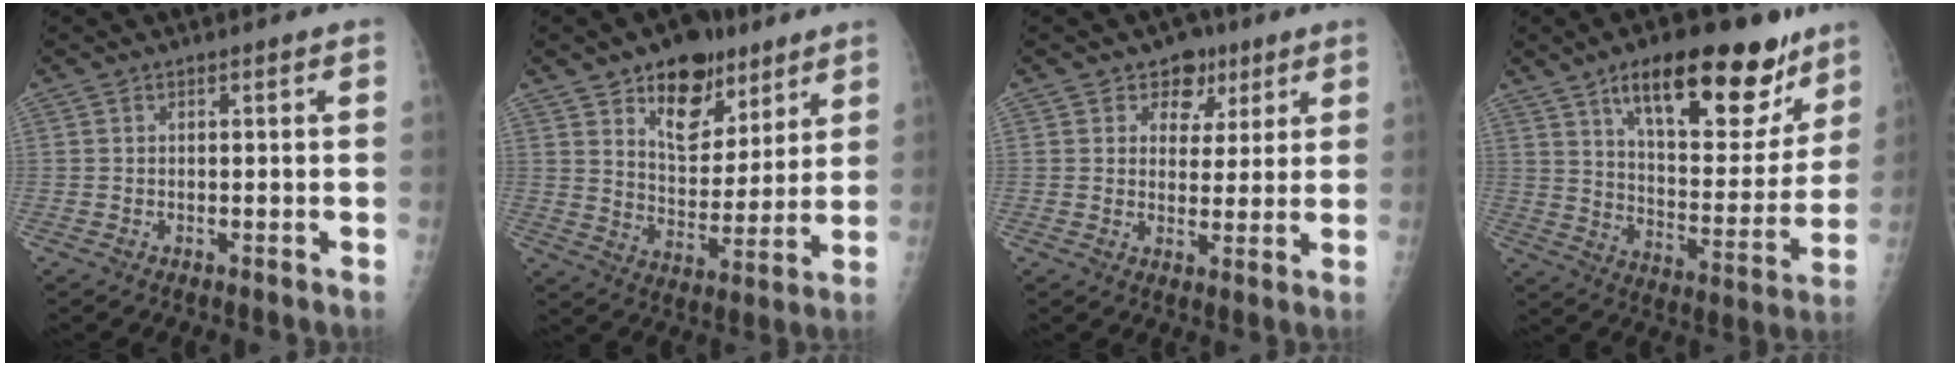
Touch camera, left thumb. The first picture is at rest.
{"total": 13.0, "force": [8.1, 7.4, 6.9], "torque": [-0.068, -0.050, 0.134]}
{"total": 6.4, "force": [3.5, 5.0, 1.9], "torque": [0.009, -0.010, 0.049]}
{"total": 24.3, "force": [14.8, 10.0, 16.5], "torque": [-0.189, -0.051, 0.229]}